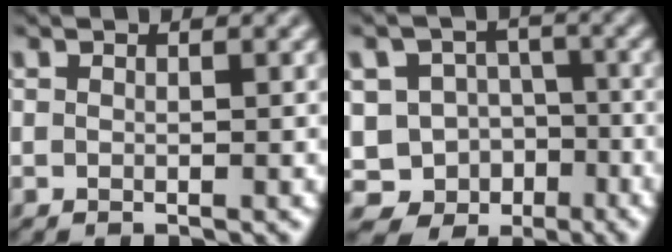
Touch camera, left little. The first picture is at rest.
{"total": 11.4, "force": [-6.4, 9.2, 1.7], "torque": [-0.024, -0.005, -0.107]}